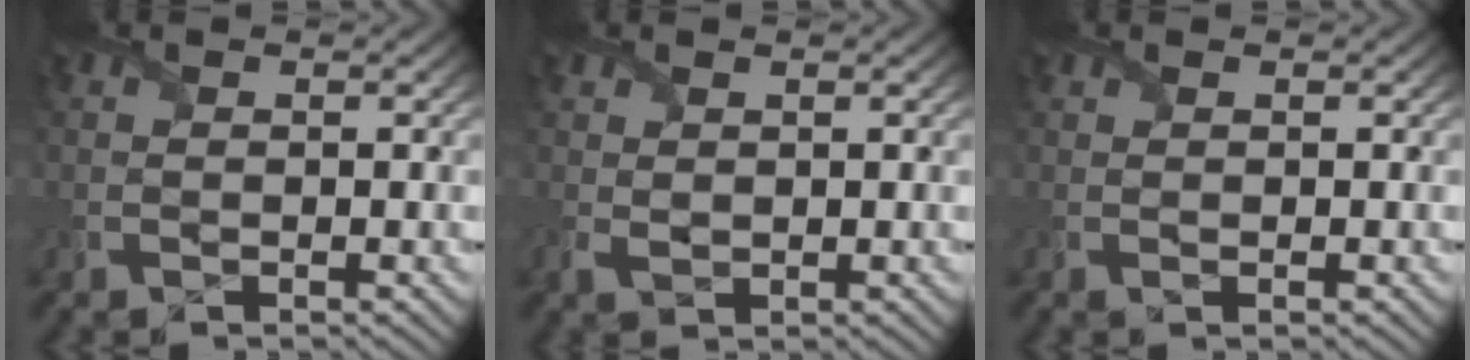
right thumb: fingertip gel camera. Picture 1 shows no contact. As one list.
[{"total": 1.6, "force": [0.7, 1.2, 0.8], "torque": [-0.026, 0.003, 0.012]}, {"total": 0.6, "force": [0.5, 0.1, 0.4], "torque": [-0.009, 0.004, 0.007]}]